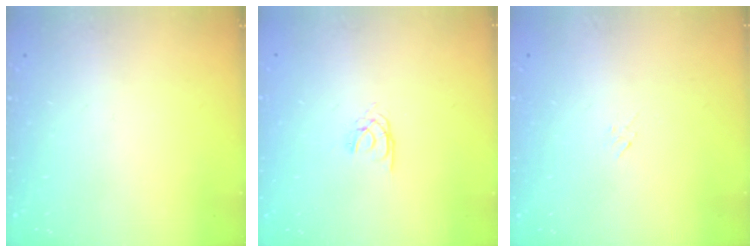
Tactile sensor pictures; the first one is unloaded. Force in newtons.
{"total": 1.7, "press": 1.7, "slide": 0.1}
{"total": 2.3, "press": 2.2, "slide": 0.6}